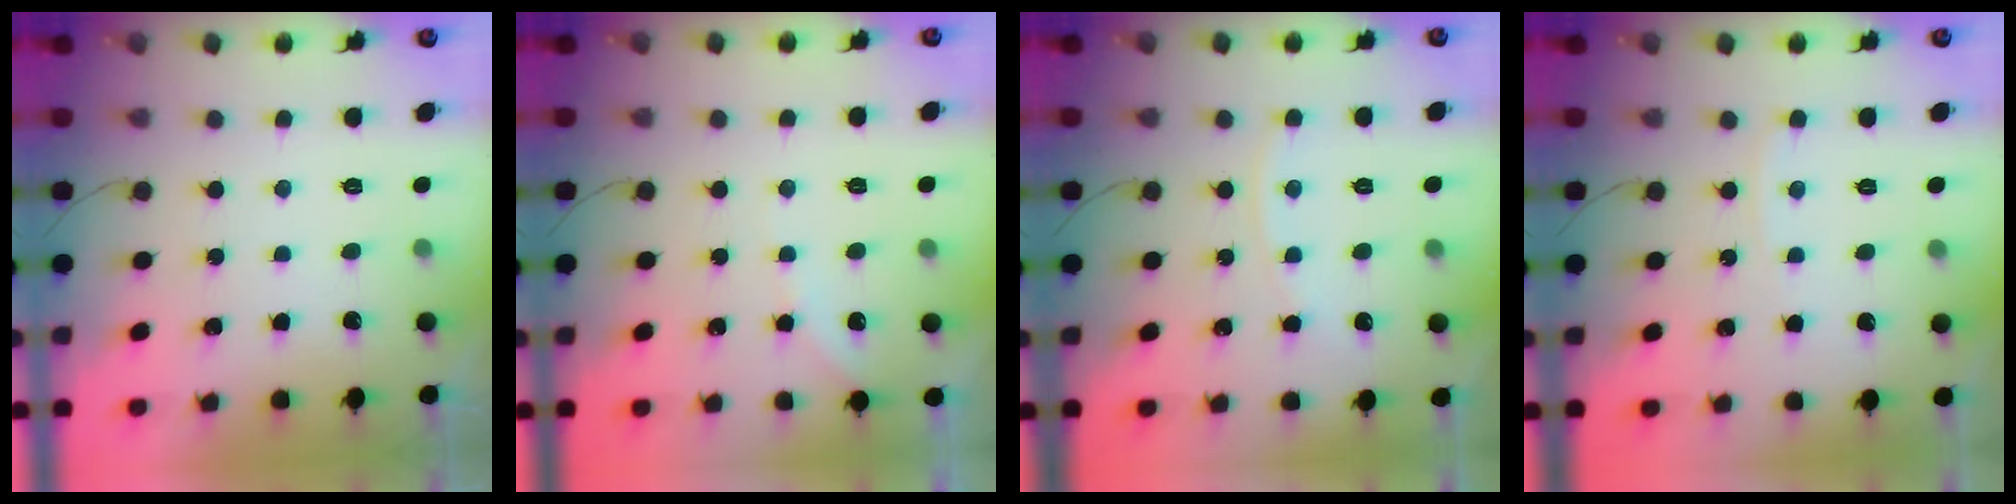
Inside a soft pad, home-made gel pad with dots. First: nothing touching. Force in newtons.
{"total": 3.1, "press": 3.0, "slide": 0.5}
{"total": 3.5, "press": 3.5, "slide": 0.5}
{"total": 3.4, "press": 3.4, "slide": 0.1}